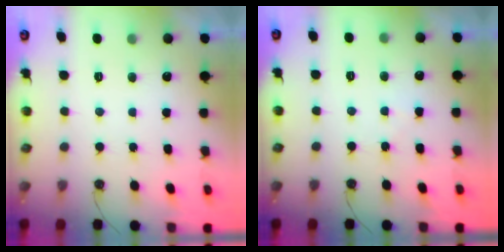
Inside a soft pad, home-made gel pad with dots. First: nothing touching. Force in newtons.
{"total": 3.1, "press": 3.1, "slide": 0.6}